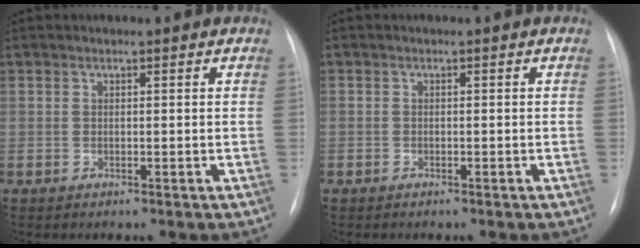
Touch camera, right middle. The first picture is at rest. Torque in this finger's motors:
{"motor_torque": [1.18, -0.96, 0.59, -0.21]}